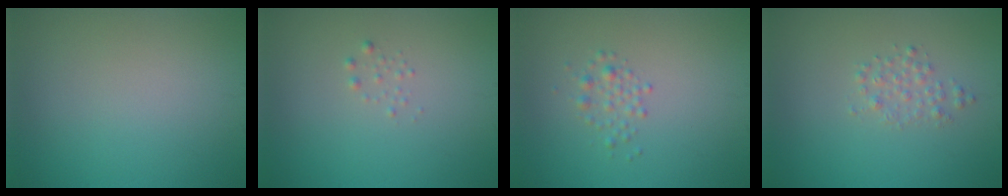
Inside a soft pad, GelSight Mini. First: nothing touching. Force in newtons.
{"total": 0.6, "press": 0.6, "slide": 0.0}
{"total": 1.4, "press": 1.4, "slide": 0.1}
{"total": 1.4, "press": 1.4, "slide": 0.0}